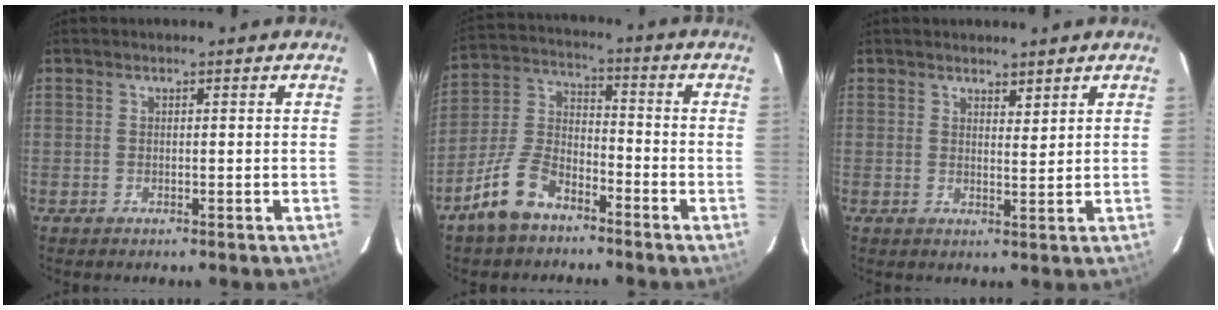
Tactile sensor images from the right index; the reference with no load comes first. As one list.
[{"total": 9.7, "force": [-6.7, 4.9, 5.0], "torque": [-0.122, 0.006, -0.135]}, {"total": 2.0, "force": [1.7, 0.5, 0.8], "torque": [-0.014, -0.005, 0.030]}]